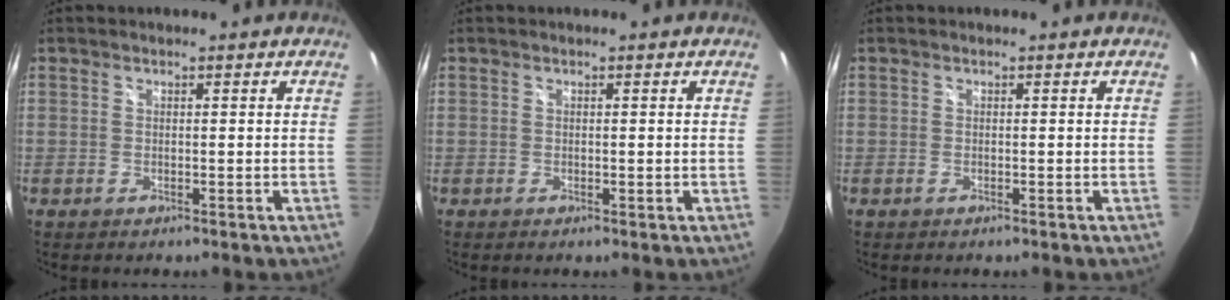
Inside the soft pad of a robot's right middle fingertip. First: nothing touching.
{"total": 0.0}
{"total": 0.0}